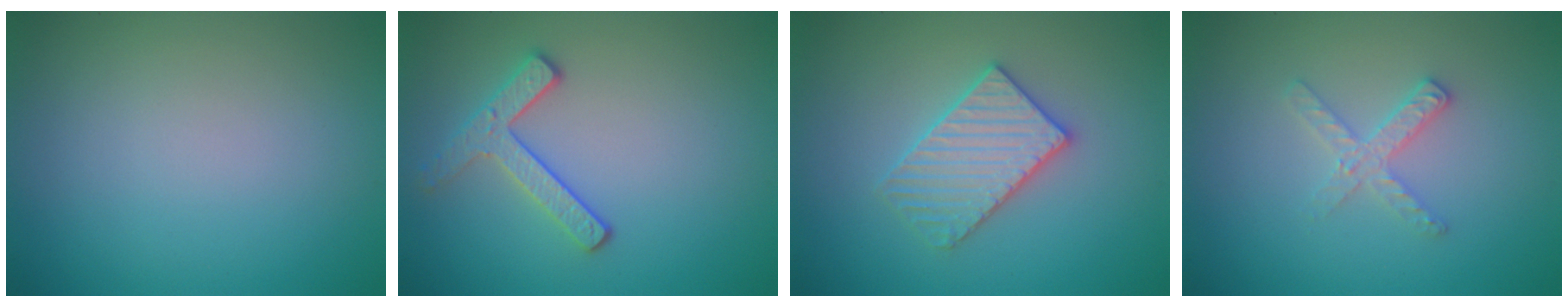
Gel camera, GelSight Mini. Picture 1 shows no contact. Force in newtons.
{"total": 2.5, "press": 2.3, "slide": 0.9}
{"total": 3.3, "press": 3.3, "slide": 0.6}
{"total": 2.0, "press": 2.0, "slide": 0.2}